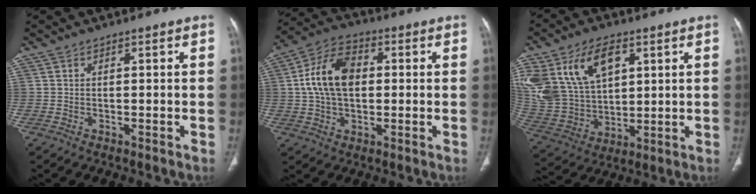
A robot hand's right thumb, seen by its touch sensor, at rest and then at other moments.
{"total": 12.5, "force": [1.2, 8.0, 9.5], "torque": [-0.172, 0.023, 0.016]}
{"total": 21.4, "force": [8.7, 13.9, 13.7], "torque": [-0.281, -0.006, 0.181]}